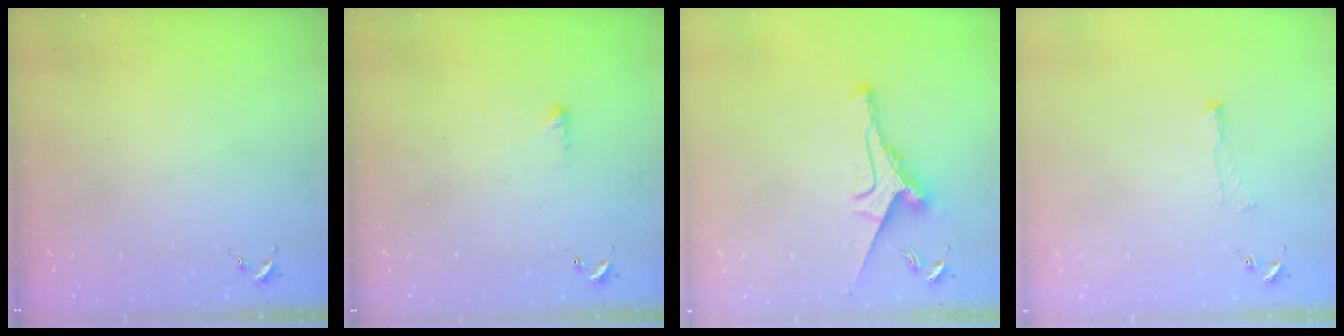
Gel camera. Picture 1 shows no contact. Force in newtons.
{"total": 2.3, "press": 2.2, "slide": 0.8}
{"total": 9.2, "press": 9.2, "slide": 0.2}
{"total": 2.7, "press": 2.6, "slide": 0.7}